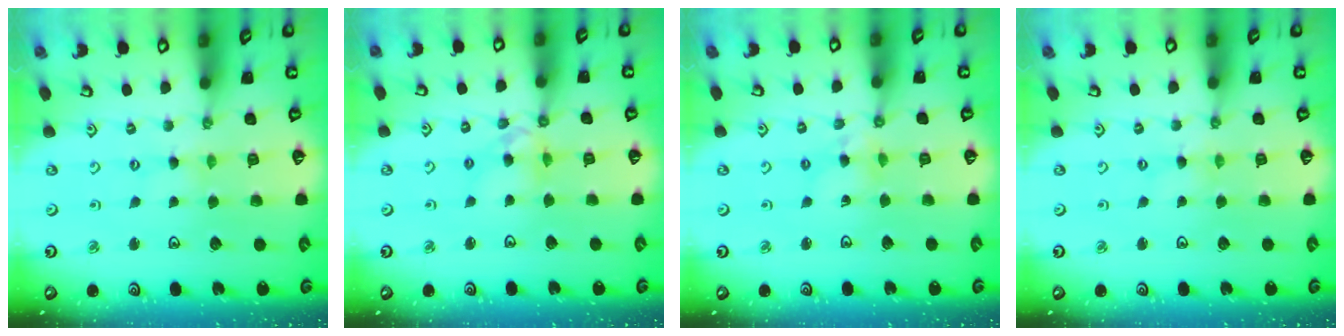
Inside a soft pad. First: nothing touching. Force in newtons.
{"total": 8.3, "press": 8.3, "slide": 1.0}
{"total": 4.8, "press": 4.8, "slide": 0.4}
{"total": 0.0}